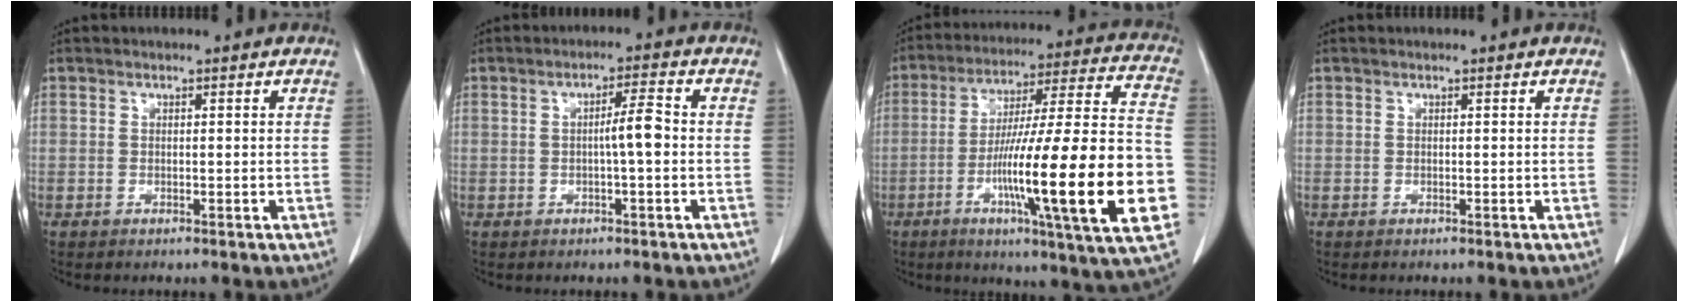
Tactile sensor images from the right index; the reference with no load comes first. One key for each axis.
{"total": 3.8, "fx": -0.3, "fy": 0.1, "fz": 3.8, "tx": -0.060, "ty": 0.005, "tz": -0.007}
{"total": 27.6, "fx": -6.9, "fy": 1.2, "fz": 26.6, "tx": -0.373, "ty": -0.011, "tz": -0.114}
{"total": 0.0}